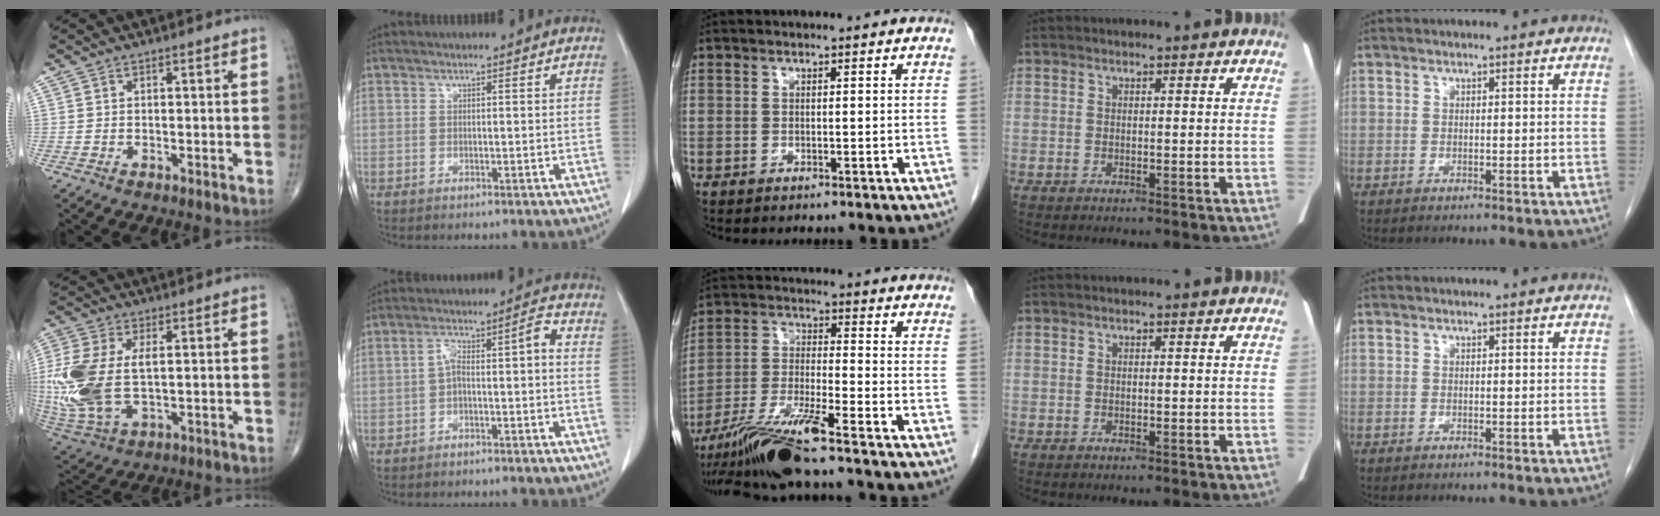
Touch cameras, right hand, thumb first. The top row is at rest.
{"thumb": {"total": 18.4, "force": [0.5, 10.1, 15.3], "torque": [-0.383, -0.014, 0.020]}, "index": {"total": 5.3, "force": [-1.5, 1.3, 5.0], "torque": [-0.087, 0.035, -0.020]}, "middle": {"total": 10.0, "force": [-8.1, -1.1, 5.7], "torque": [-0.112, -0.022, -0.152]}}